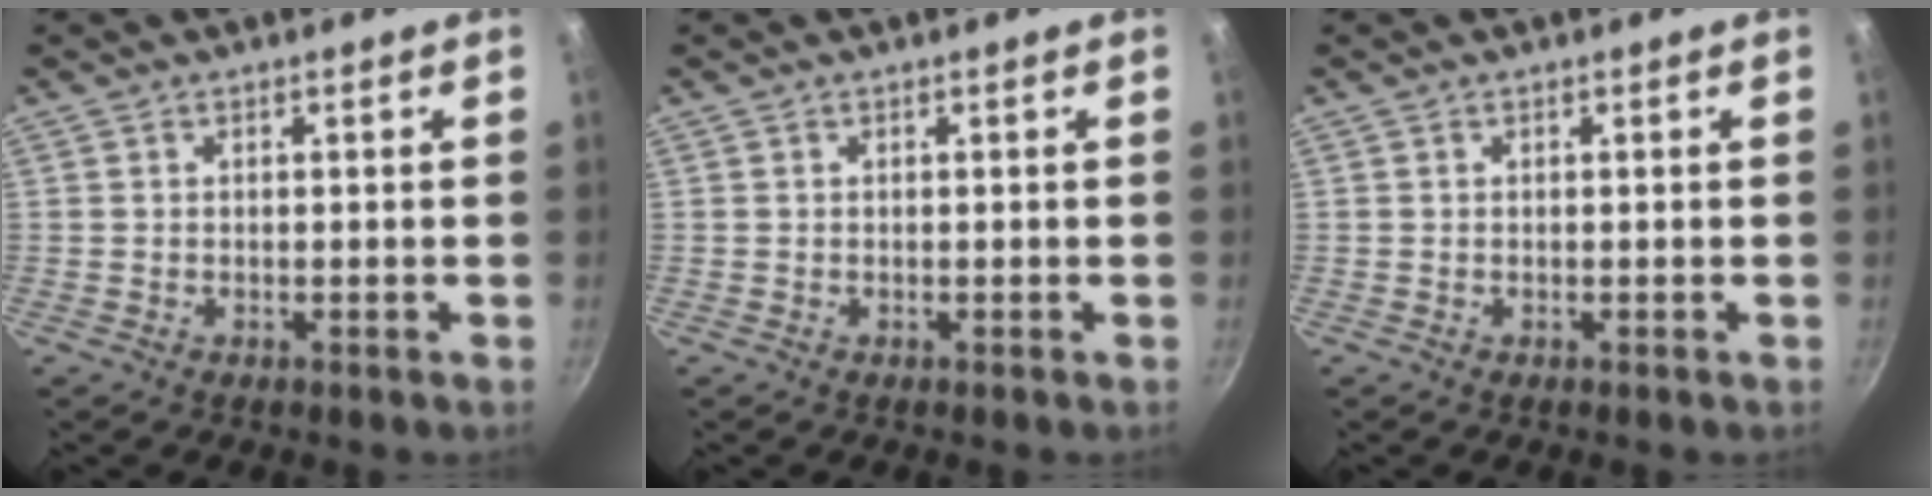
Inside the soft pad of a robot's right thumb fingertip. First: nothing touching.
{"total": 0.0}
{"total": 0.0}